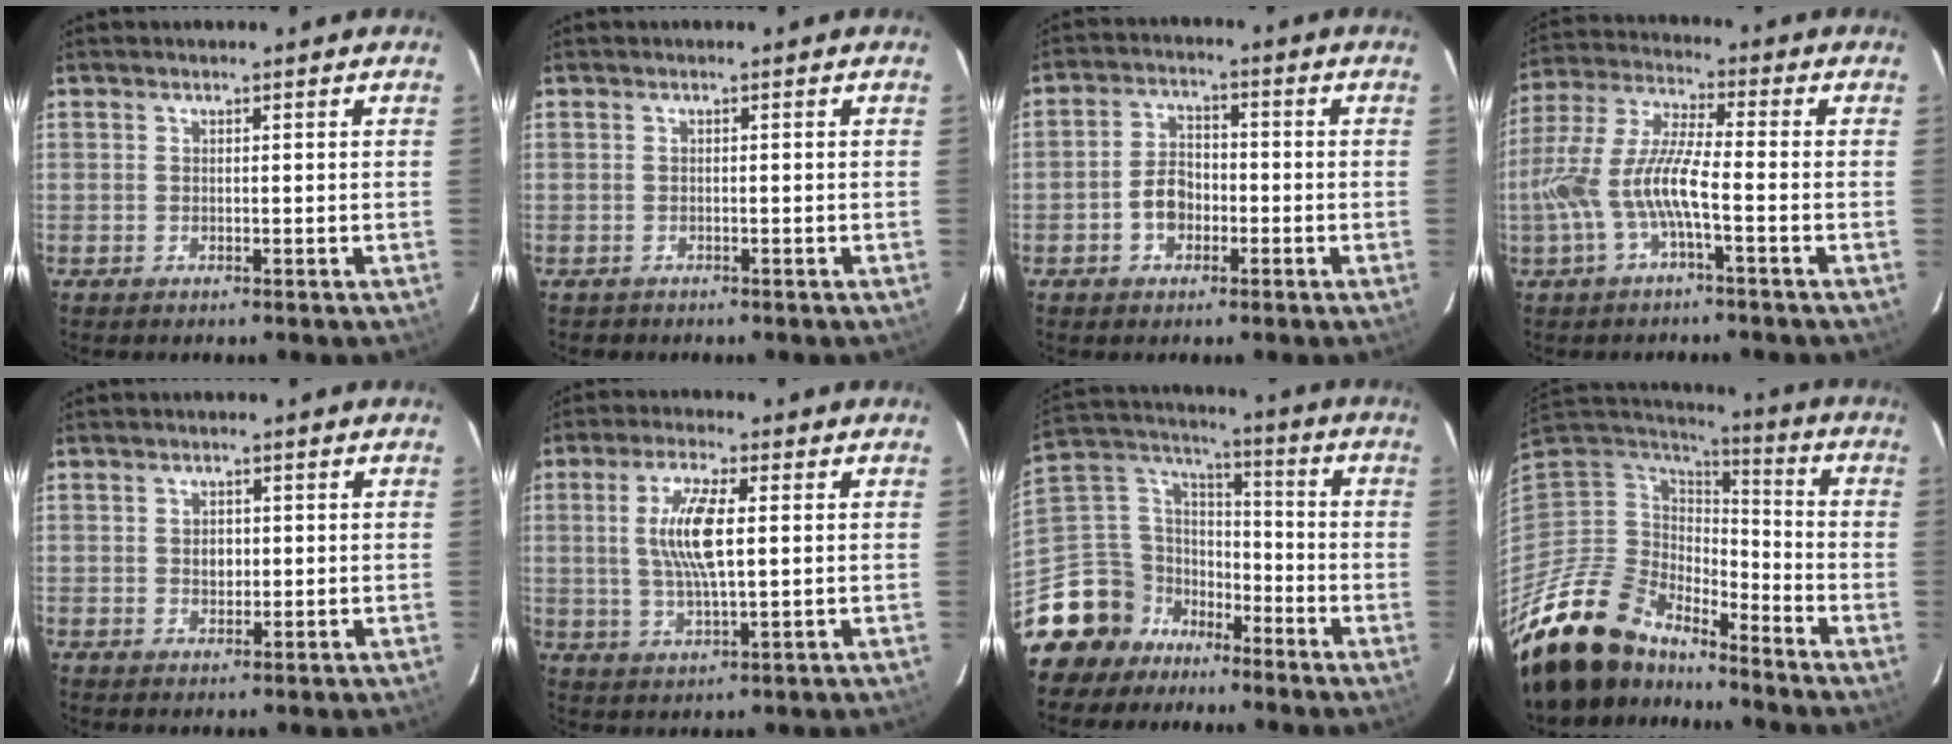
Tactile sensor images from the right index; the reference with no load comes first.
{"total": 1.0, "force": [-0.7, 0.6, -0.1], "torque": [-0.002, 0.001, -0.007]}
{"total": 5.4, "force": [-2.0, 3.9, 3.2], "torque": [-0.063, 0.016, -0.031]}
{"total": 11.6, "force": [-3.8, 2.0, 10.8], "torque": [-0.232, 0.002, -0.071]}
{"total": 2.3, "force": [0.1, 1.9, 1.3], "torque": [-0.020, 0.004, 0.001]}
{"total": 9.2, "force": [1.2, 2.2, 8.8], "torque": [-0.173, 0.002, 0.025]}
{"total": 14.0, "force": [-10.3, 9.3, 1.9], "torque": [-0.071, 0.057, -0.186]}
{"total": 19.5, "force": [-16.8, 7.4, 6.4], "torque": [-0.153, -0.013, -0.308]}